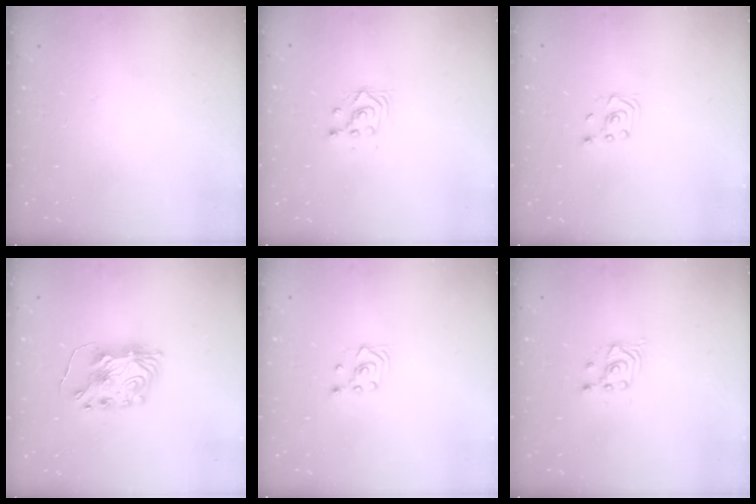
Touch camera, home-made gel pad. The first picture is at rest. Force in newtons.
{"total": 2.8, "press": 2.8, "slide": 0.1}
{"total": 2.3, "press": 2.2, "slide": 0.8}
{"total": 8.1, "press": 8.0, "slide": 0.8}
{"total": 3.0, "press": 2.6, "slide": 1.5}
{"total": 2.6, "press": 2.6, "slide": 0.1}